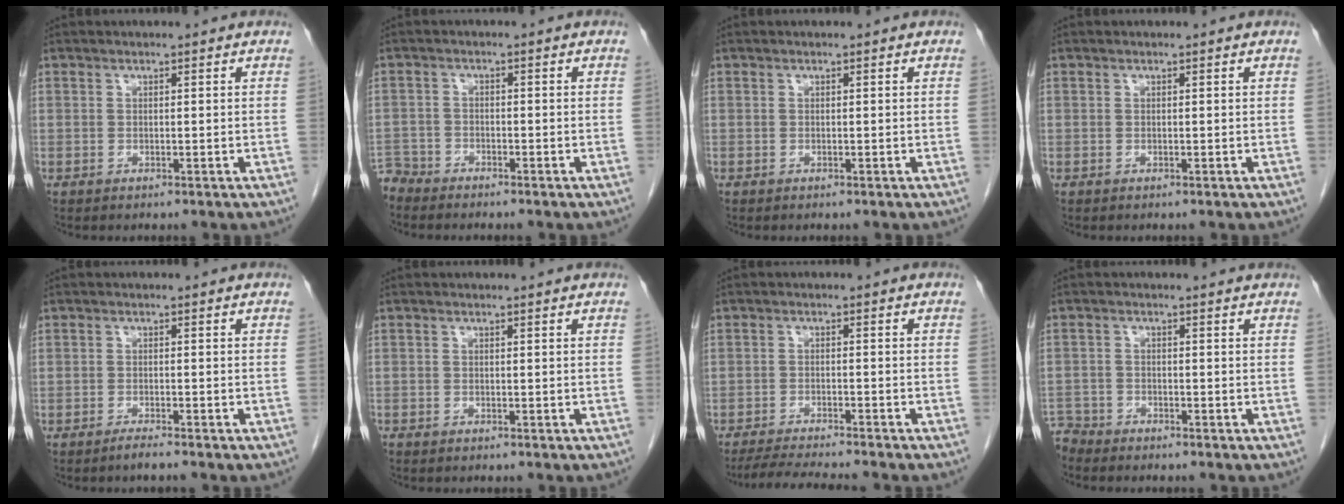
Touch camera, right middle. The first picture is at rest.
{"total": 3.8, "force": [-3.6, 0.9, -0.4], "torque": [0.009, -0.008, -0.071]}
{"total": 0.0}
{"total": 0.0}
{"total": 1.5, "force": [-1.4, -0.2, 0.7], "torque": [-0.018, -0.002, -0.026]}
{"total": 0.0}
{"total": 7.6, "force": [-7.0, -0.5, 3.0], "torque": [-0.044, -0.014, -0.114]}
{"total": 2.5, "force": [-2.4, 0.6, -0.2], "torque": [0.015, -0.004, -0.040]}